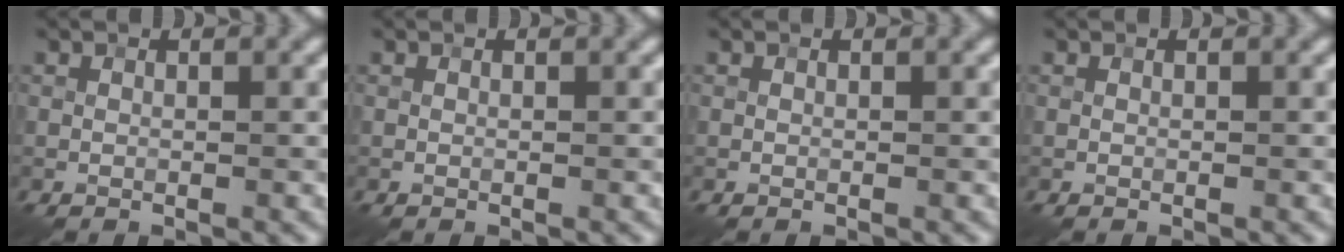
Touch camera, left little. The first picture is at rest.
{"total": 0.0}
{"total": 0.0}
{"total": 0.0}